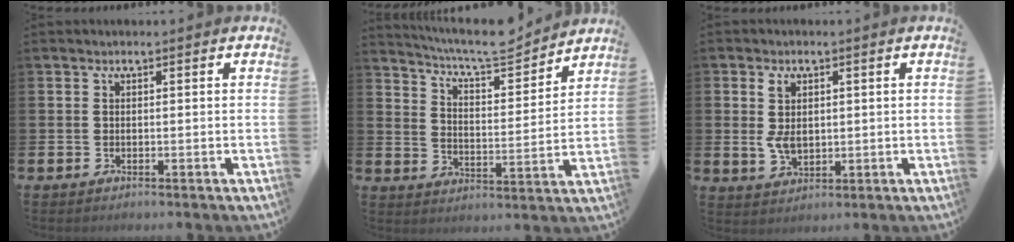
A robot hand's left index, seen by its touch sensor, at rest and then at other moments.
{"total": 7.8, "force": [7.3, 1.1, 2.3], "torque": [-0.062, -0.053, 0.125]}
{"total": 4.2, "force": [1.3, 2.8, 2.9], "torque": [-0.051, 0.006, 0.020]}